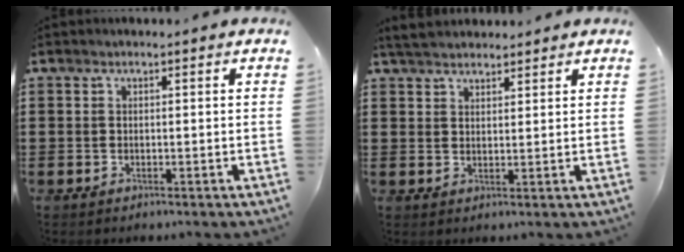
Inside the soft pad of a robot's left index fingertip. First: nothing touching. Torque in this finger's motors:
{"motor_torque": [2.14, 0.00, 0.40, 0.10]}